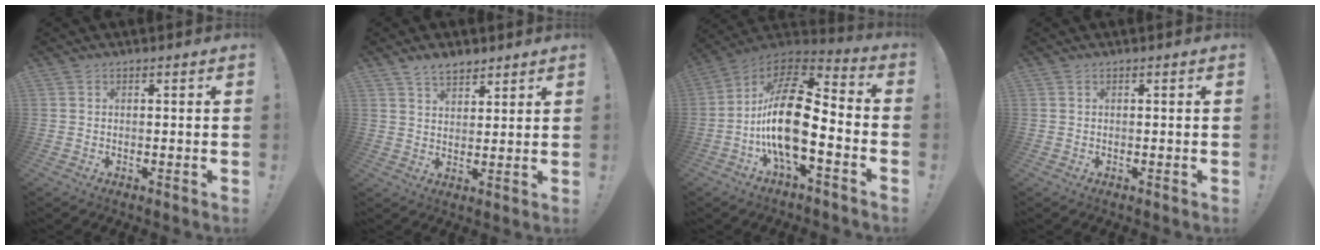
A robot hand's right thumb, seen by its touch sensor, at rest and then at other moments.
{"total": 5.7, "force": [4.6, 2.8, 1.9], "torque": [-0.031, -0.022, 0.085]}
{"total": 21.6, "force": [-3.9, 8.9, 19.3], "torque": [-0.380, 0.021, -0.066]}
{"total": 0.0}